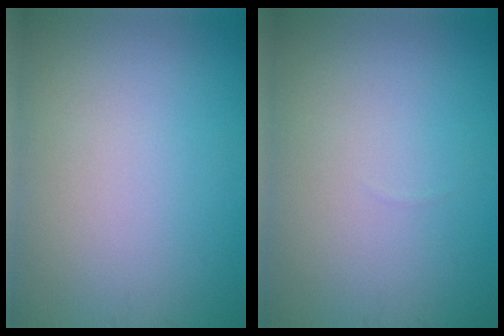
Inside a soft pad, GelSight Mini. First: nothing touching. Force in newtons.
{"total": 0.0}